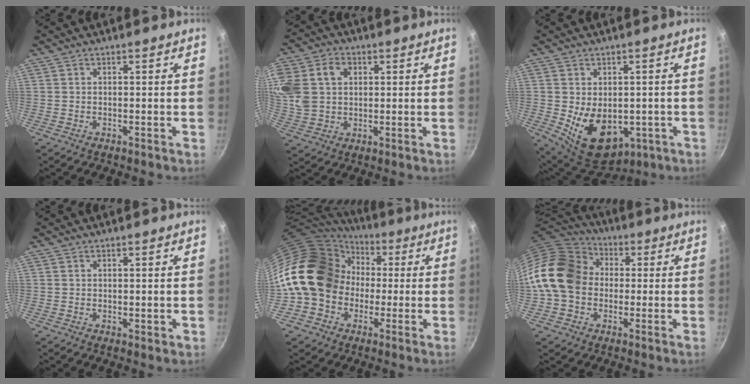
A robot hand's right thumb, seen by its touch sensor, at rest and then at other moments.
{"total": 17.6, "force": [4.4, 13.9, 9.8], "torque": [-0.231, 0.027, 0.082]}
{"total": 12.8, "force": [-2.2, 8.6, 9.1], "torque": [-0.116, -0.013, -0.004]}
{"total": 0.8, "force": [0.4, 0.4, 0.6], "torque": [-0.004, -0.009, 0.004]}
{"total": 17.9, "force": [0.9, 15.4, 9.2], "torque": [-0.138, 0.050, 0.014]}
{"total": 17.9, "force": [0.6, 14.5, 10.5], "torque": [-0.179, 0.040, 0.001]}